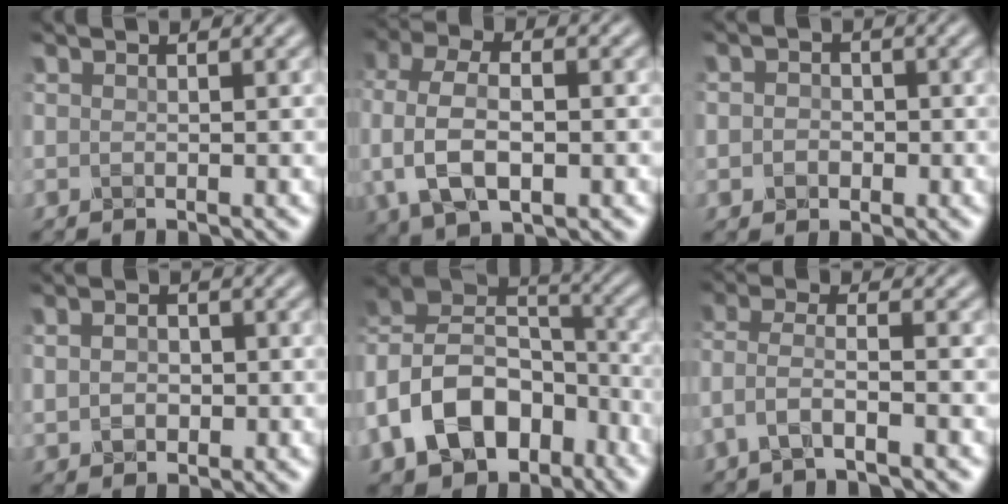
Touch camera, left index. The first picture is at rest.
{"total": 7.5, "force": [-0.8, 4.4, 5.9], "torque": [-0.128, 0.002, -0.021]}
{"total": 1.9, "force": [-0.2, 1.7, 0.8], "torque": [0.000, -0.001, -0.015]}
{"total": 2.8, "force": [0.3, 2.1, 1.9], "torque": [-0.039, 0.006, 0.005]}
{"total": 11.7, "force": [-4.9, 8.2, 6.7], "torque": [-0.133, 0.004, -0.097]}
{"total": 3.3, "force": [-2.0, 0.7, 2.5], "torque": [-0.056, 0.004, -0.048]}